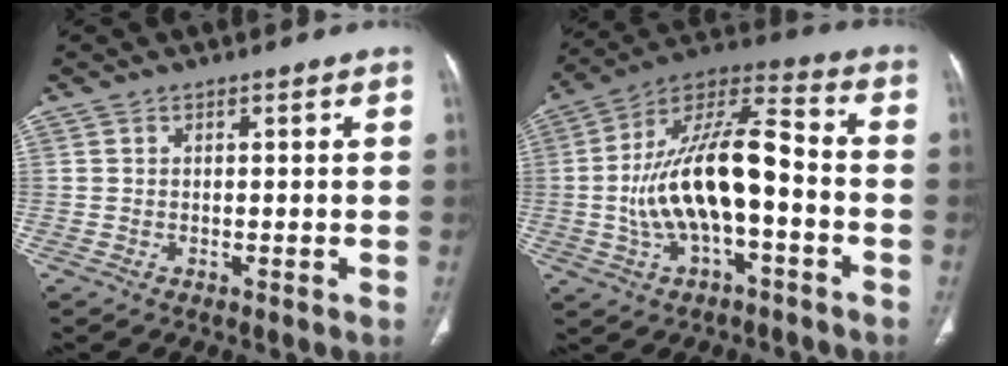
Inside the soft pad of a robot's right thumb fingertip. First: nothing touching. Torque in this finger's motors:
{"motor_torque": [2.60, 2.41, 1.78, -0.71, 0.51]}